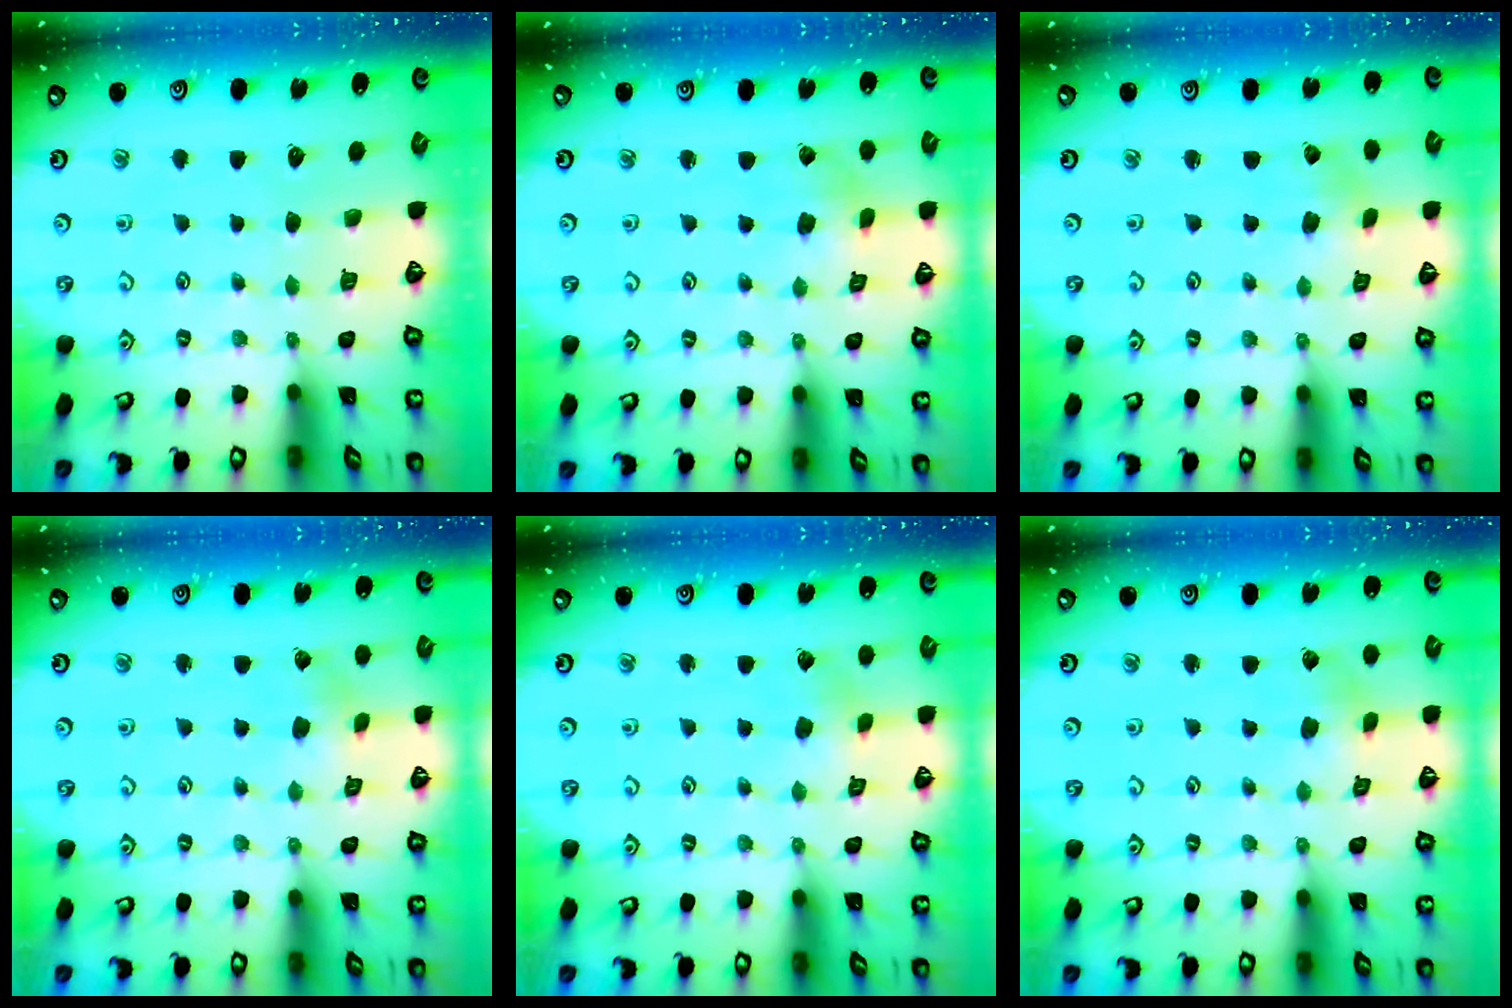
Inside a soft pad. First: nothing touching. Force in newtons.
{"total": 2.5, "press": 2.4, "slide": 0.5}
{"total": 2.4, "press": 2.3, "slide": 0.4}
{"total": 2.3, "press": 2.3, "slide": 0.3}
{"total": 2.2, "press": 2.2, "slide": 0.2}
{"total": 1.7, "press": 1.7, "slide": 0.3}